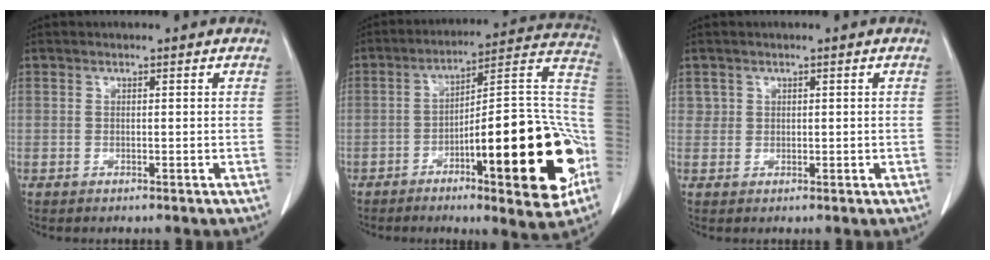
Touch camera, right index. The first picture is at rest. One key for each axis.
{"total": 25.2, "fx": -8.0, "fy": 4.5, "fz": 23.5, "tx": -0.261, "ty": 0.020, "tz": -0.103}
{"total": 1.4, "fx": 0.5, "fy": 1.3, "fz": 0.1, "tx": 0.006, "ty": 0.004, "tz": 0.007}